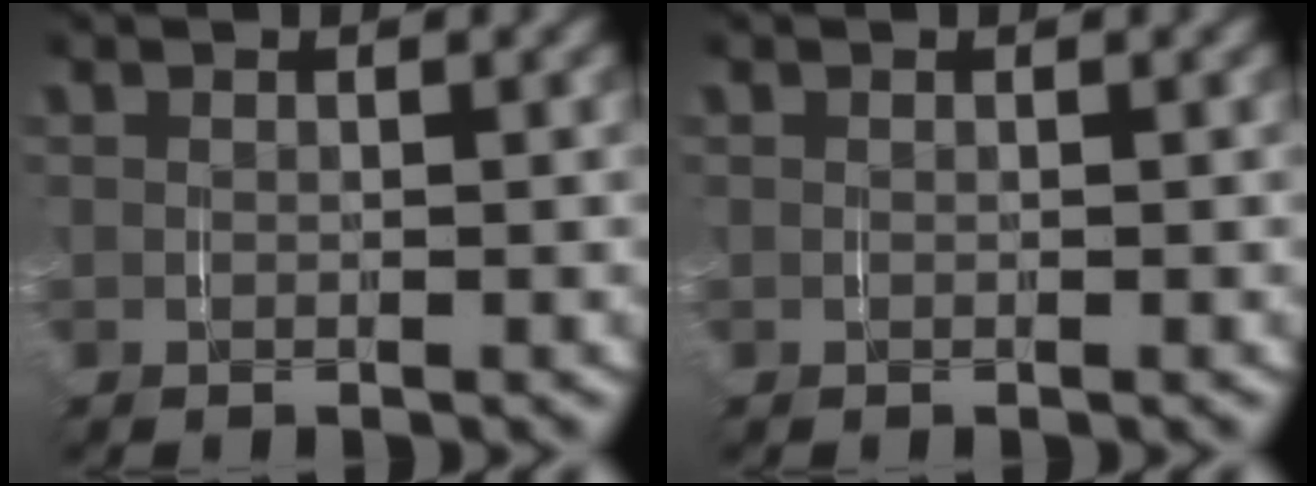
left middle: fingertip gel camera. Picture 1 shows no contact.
{"total": 0.0}